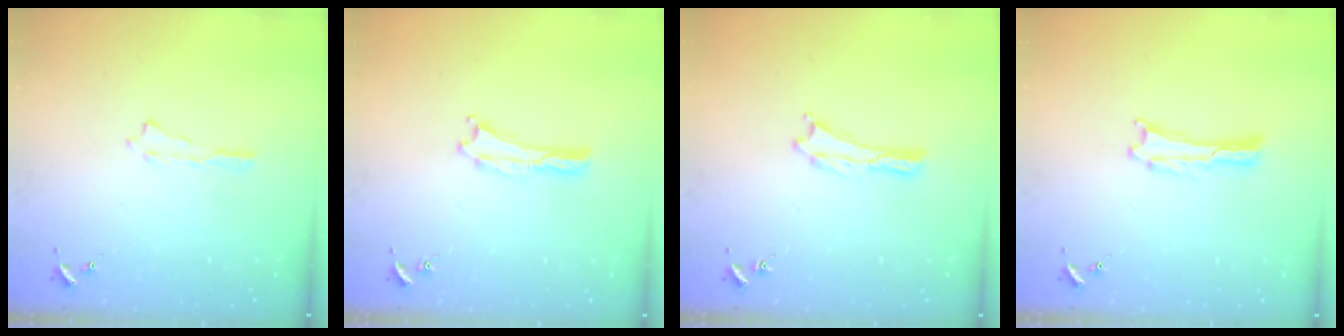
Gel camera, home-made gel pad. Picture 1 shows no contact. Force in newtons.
{"total": 0.0}
{"total": 0.0}
{"total": 0.0}